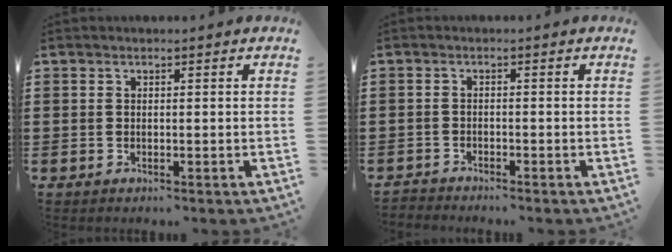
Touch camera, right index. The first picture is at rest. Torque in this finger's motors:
{"motor_torque": [-2.14, 0.00, -1.05, -0.21]}